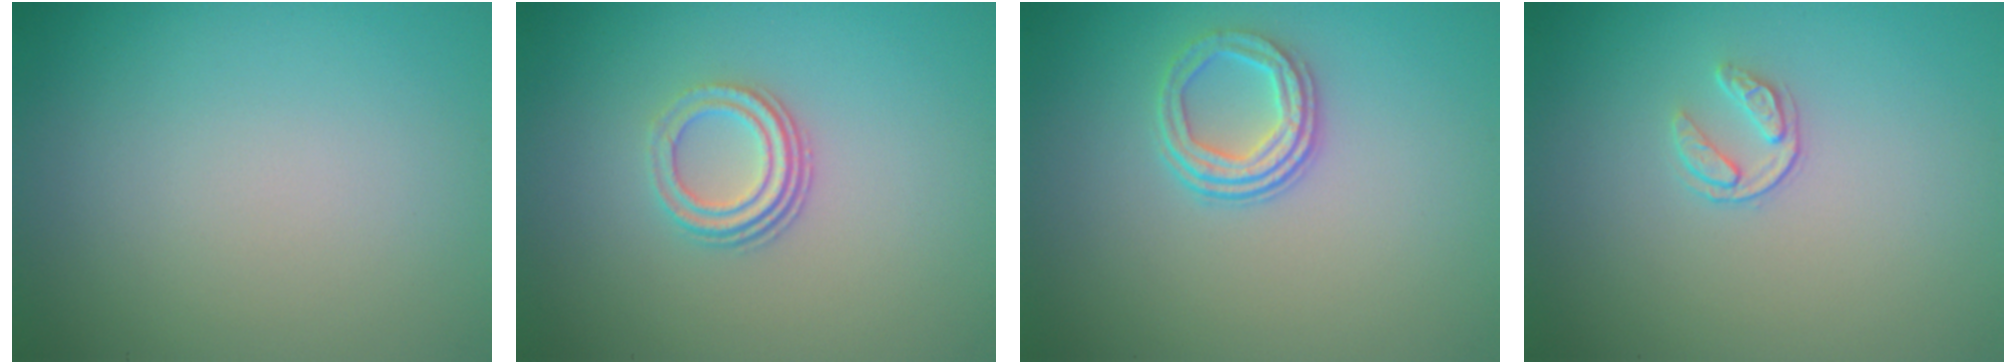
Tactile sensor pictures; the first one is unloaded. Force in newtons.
{"total": 2.9, "press": 2.0, "slide": 2.0}
{"total": 3.0, "press": 2.4, "slide": 1.7}
{"total": 1.6, "press": 1.0, "slide": 1.2}